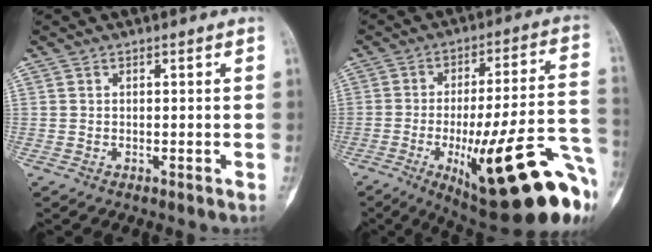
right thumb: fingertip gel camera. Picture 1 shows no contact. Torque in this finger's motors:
{"motor_torque": [0.55, 0.64, 2.08, -0.69, 0.28]}